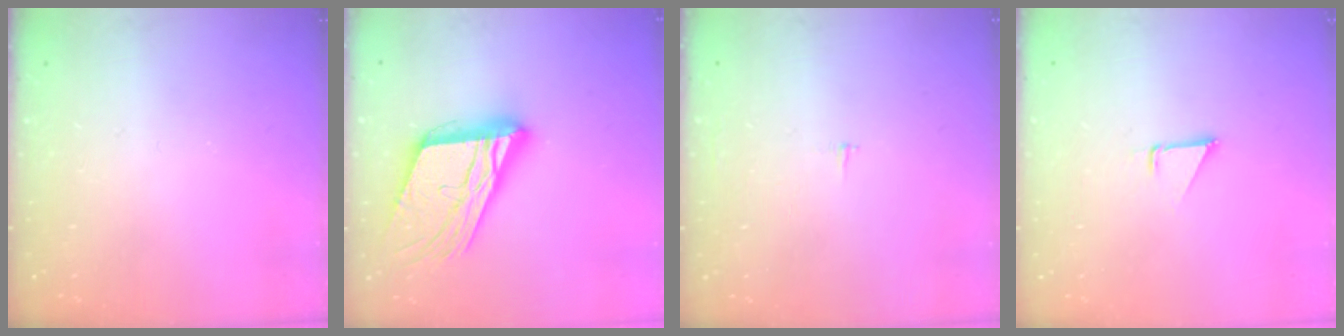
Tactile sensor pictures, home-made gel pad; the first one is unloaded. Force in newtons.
{"total": 21.2, "press": 21.0, "slide": 2.9}
{"total": 2.1, "press": 2.1, "slide": 0.2}
{"total": 1.5, "press": 1.5, "slide": 0.1}